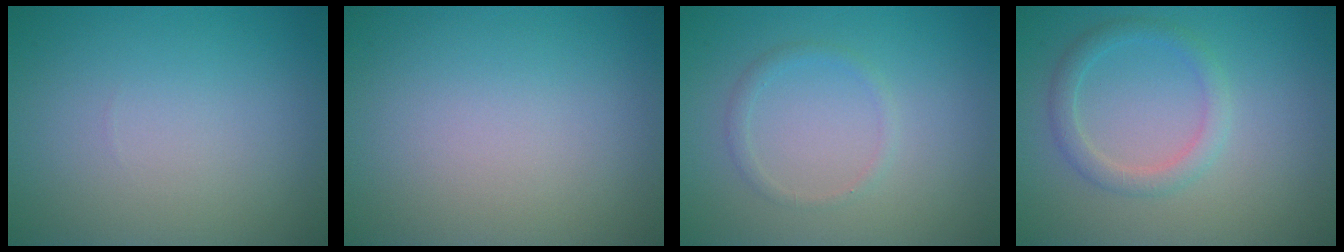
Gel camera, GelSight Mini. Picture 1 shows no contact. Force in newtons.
{"total": 0.0}
{"total": 1.1, "press": 1.1, "slide": 0.0}
{"total": 2.2, "press": 2.1, "slide": 0.2}